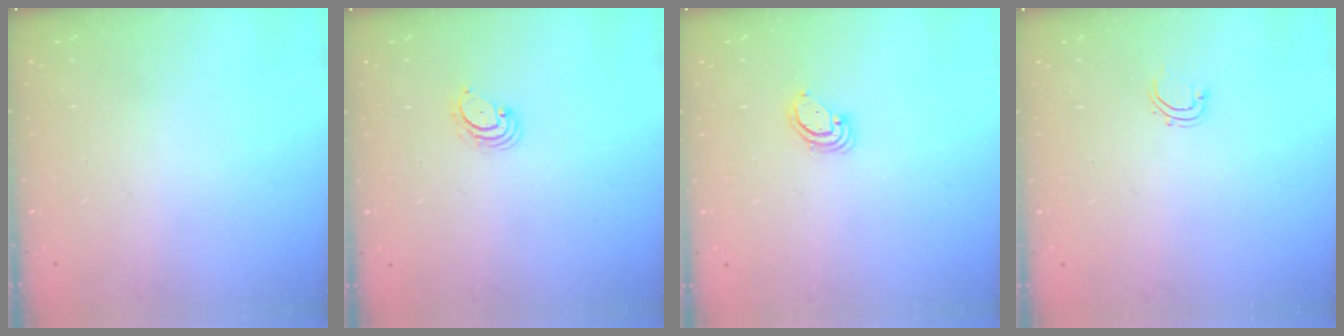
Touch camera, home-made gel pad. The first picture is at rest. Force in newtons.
{"total": 3.3, "press": 3.3, "slide": 0.6}
{"total": 3.1, "press": 3.1, "slide": 0.2}
{"total": 2.8, "press": 2.7, "slide": 0.5}